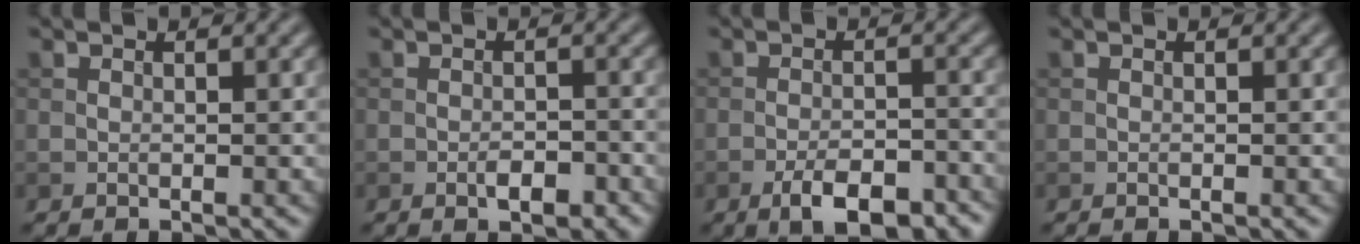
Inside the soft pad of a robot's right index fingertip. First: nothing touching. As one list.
[{"total": 2.2, "force": [-1.1, 0.9, 1.6], "torque": [-0.022, 0.001, -0.018]}, {"total": 5.6, "force": [-3.5, 2.1, 3.9], "torque": [-0.061, 0.001, -0.053]}, {"total": 0.0}]